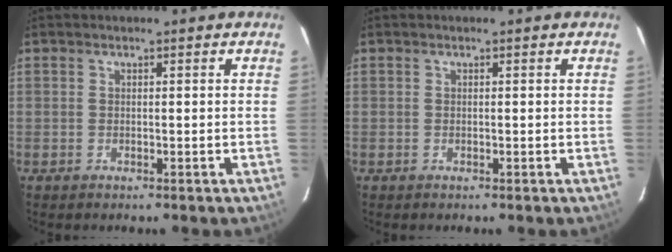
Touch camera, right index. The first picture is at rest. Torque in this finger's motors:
{"motor_torque": [0.00, 0.00, 0.02, 0.00]}